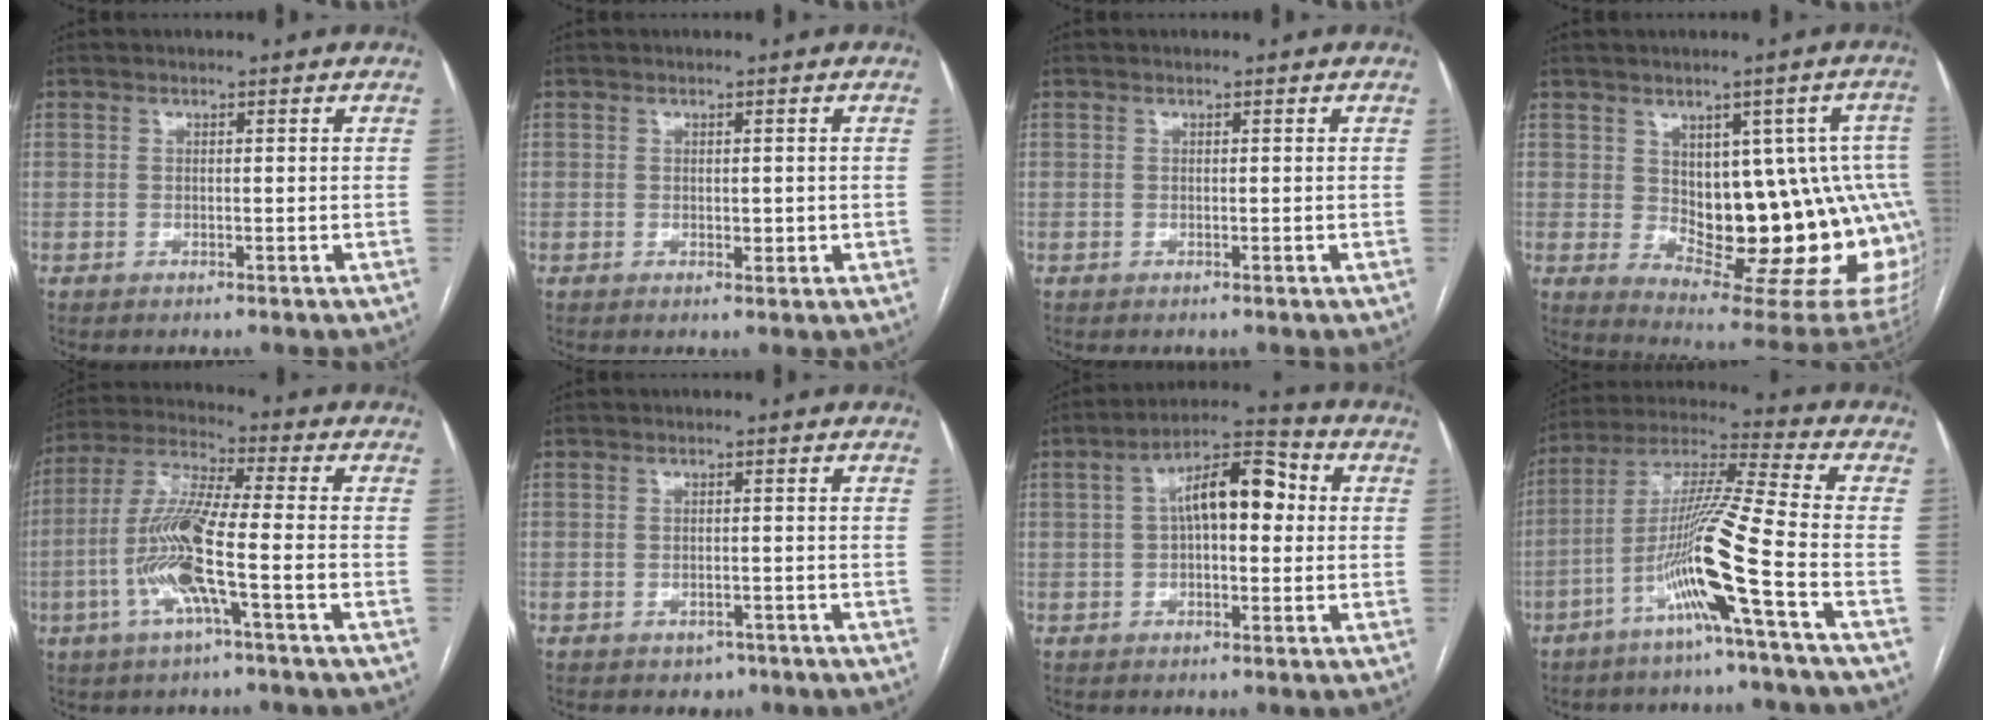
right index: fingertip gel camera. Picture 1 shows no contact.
{"total": 1.7, "force": [0.0, 1.1, 1.3], "torque": [-0.016, 0.000, 0.003]}
{"total": 0.0}
{"total": 19.2, "force": [-0.4, 8.5, 17.2], "torque": [-0.142, 0.017, 0.019]}
{"total": 12.2, "force": [-3.5, 0.9, 11.6], "torque": [-0.245, 0.004, -0.071]}
{"total": 2.2, "force": [-1.4, 1.5, 0.7], "torque": [-0.008, 0.003, -0.010]}
{"total": 10.3, "force": [1.4, 3.9, 9.4], "torque": [-0.161, 0.039, 0.017]}
{"total": 13.7, "force": [-5.7, -1.9, 12.3], "torque": [-0.238, -0.003, -0.113]}